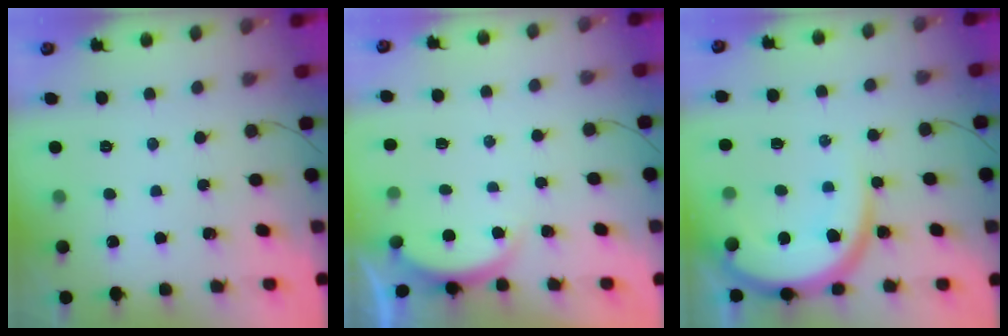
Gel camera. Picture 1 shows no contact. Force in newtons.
{"total": 2.2, "press": 2.2, "slide": 0.6}
{"total": 13.0, "press": 12.9, "slide": 1.7}